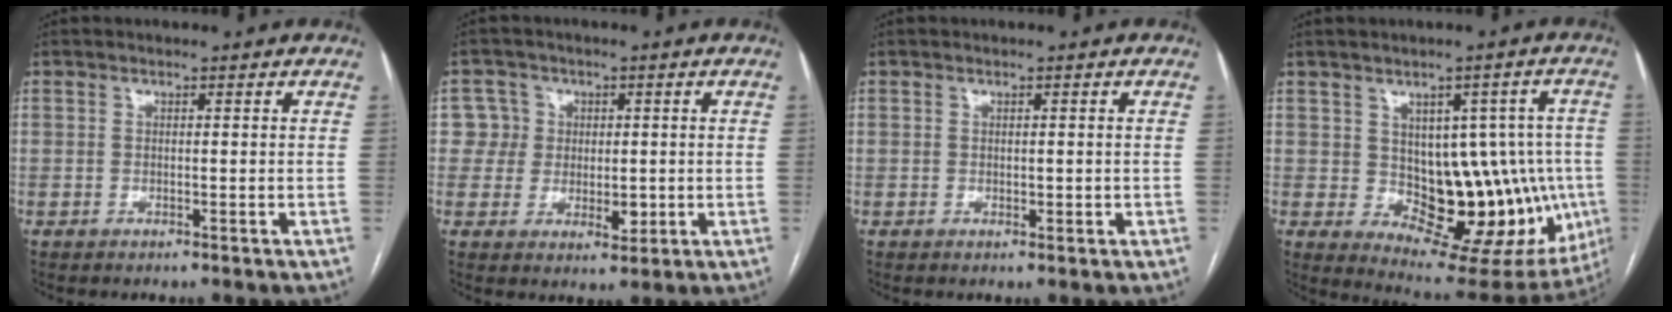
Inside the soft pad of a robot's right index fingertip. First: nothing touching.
{"total": 6.0, "force": [0.9, 5.9, 0.9], "torque": [-0.002, 0.012, 0.022]}
{"total": 1.3, "force": [0.0, 0.9, 0.9], "torque": [-0.015, 0.003, 0.005]}
{"total": 15.5, "force": [-0.8, 8.8, 12.7], "torque": [-0.138, 0.024, 0.016]}